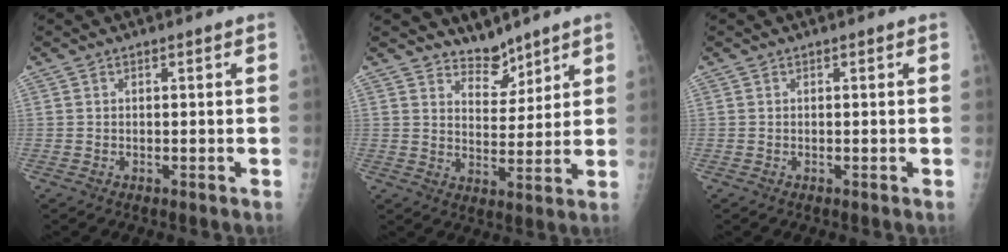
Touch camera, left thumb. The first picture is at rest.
{"total": 5.7, "force": [5.1, 2.4, 1.0], "torque": [0.011, -0.046, 0.093]}
{"total": 0.0}